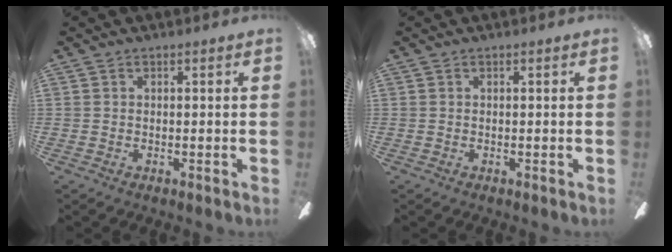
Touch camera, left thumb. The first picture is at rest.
{"total": 0.0}